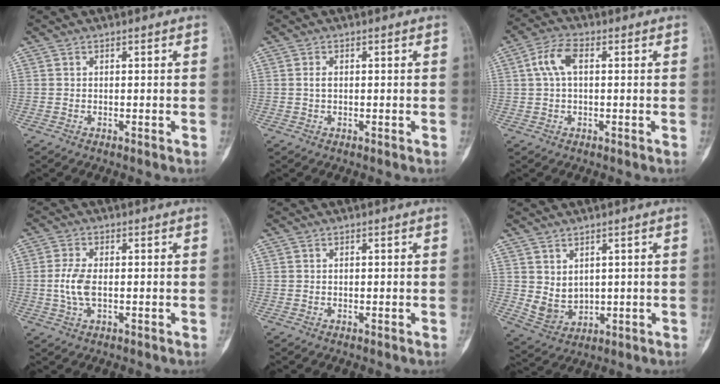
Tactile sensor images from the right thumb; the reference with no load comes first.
{"total": 1.3, "force": [-0.1, 0.6, 1.1], "torque": [-0.022, 0.001, -0.002]}
{"total": 5.6, "force": [1.0, 2.8, 4.8], "torque": [-0.105, 0.016, 0.014]}
{"total": 5.4, "force": [-0.5, 2.6, 4.7], "torque": [-0.110, 0.006, -0.012]}
{"total": 0.0}
{"total": 5.5, "force": [1.1, 4.2, 3.4], "torque": [-0.046, -0.018, 0.042]}